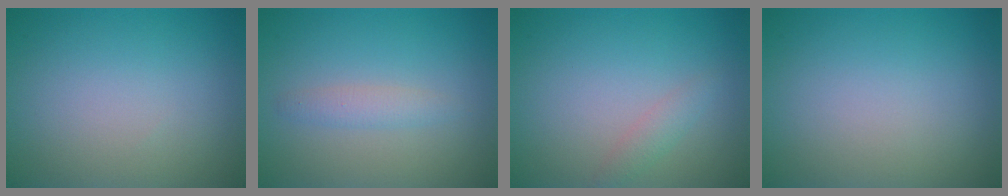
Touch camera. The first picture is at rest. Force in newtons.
{"total": 1.5, "press": 1.5, "slide": 0.0}
{"total": 1.2, "press": 1.2, "slide": 0.0}
{"total": 0.0}